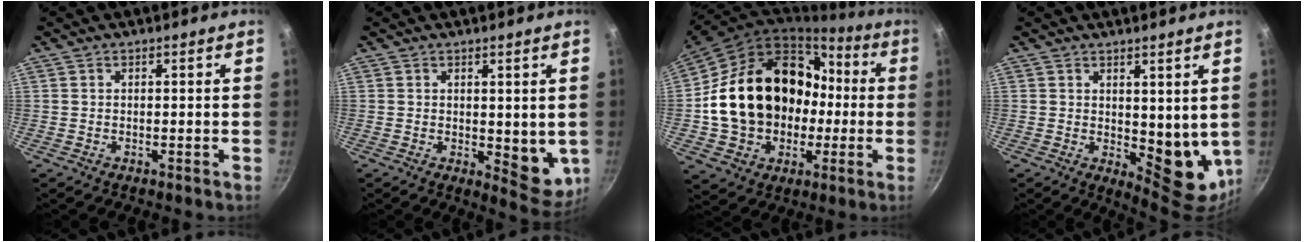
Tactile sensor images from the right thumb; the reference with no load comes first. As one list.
[{"total": 7.1, "force": [0.5, 3.7, 6.1], "torque": [-0.058, -0.019, 0.015]}, {"total": 25.1, "force": [-0.4, 19.6, 15.7], "torque": [-0.255, 0.061, 0.016]}, {"total": 10.2, "force": [2.1, 5.4, 8.4], "torque": [-0.083, -0.031, 0.043]}]